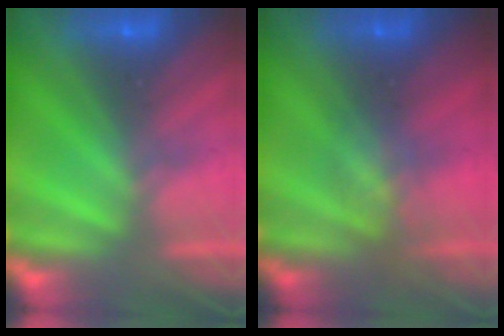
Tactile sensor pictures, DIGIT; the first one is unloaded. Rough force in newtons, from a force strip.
{"total": 2.7}